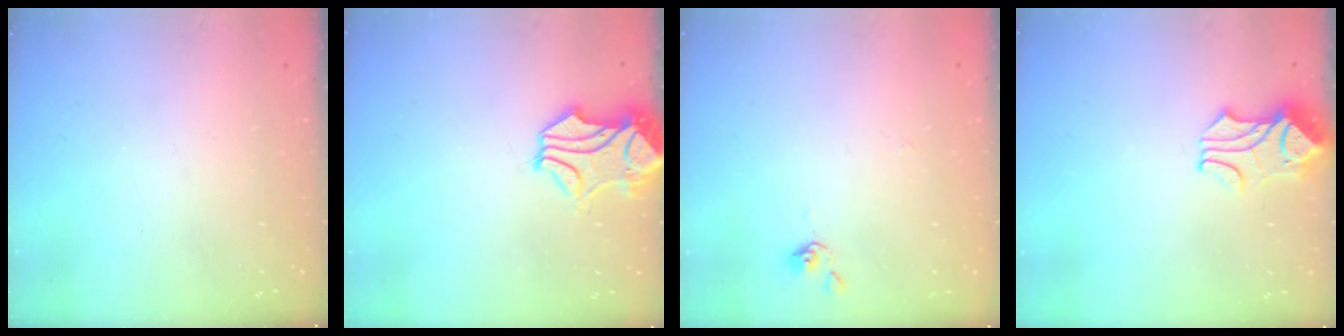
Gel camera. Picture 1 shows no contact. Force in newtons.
{"total": 2.2, "press": 1.8, "slide": 1.3}
{"total": 0.0}
{"total": 1.7, "press": 1.4, "slide": 1.0}